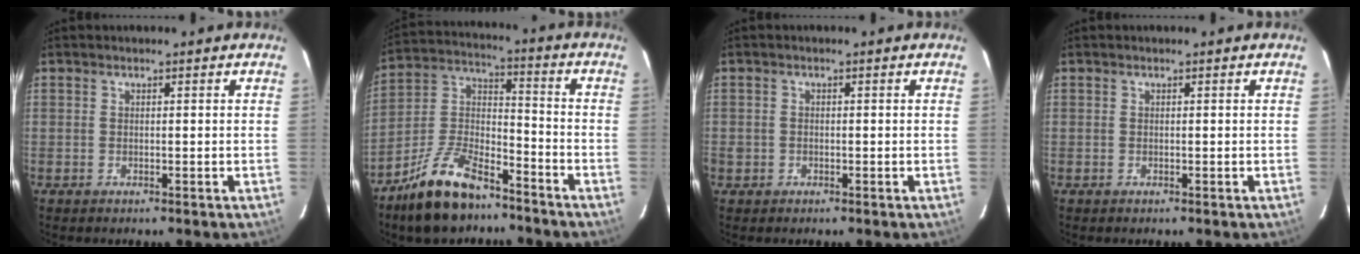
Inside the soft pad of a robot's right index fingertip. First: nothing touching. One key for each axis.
{"total": 15.4, "fx": -10.8, "fy": 6.4, "fz": 8.9, "tx": -0.190, "ty": 0.019, "tz": -0.200}
{"total": 1.5, "fx": -0.6, "fy": 1.3, "fz": 0.3, "tx": -0.007, "ty": 0.001, "tz": -0.010}
{"total": 0.0}